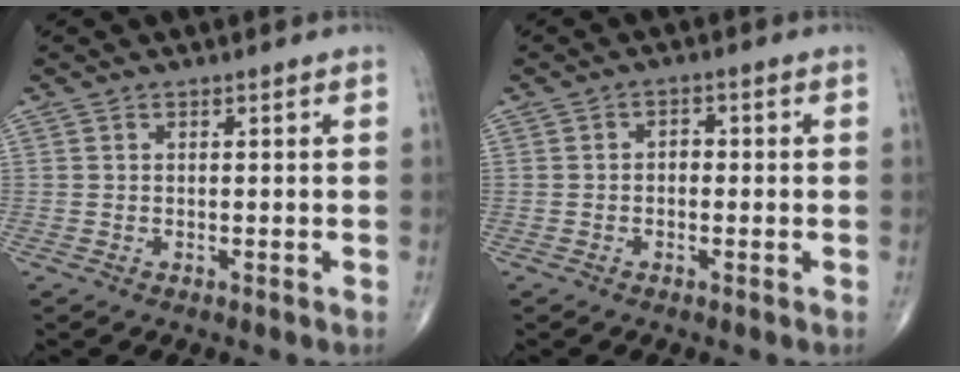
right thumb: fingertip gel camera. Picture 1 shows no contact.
{"total": 1.8, "force": [-0.2, 1.3, 1.2], "torque": [-0.006, 0.008, -0.009]}